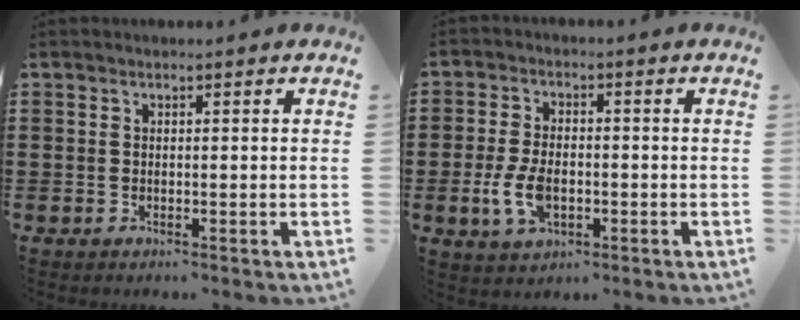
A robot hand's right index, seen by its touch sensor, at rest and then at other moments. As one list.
[{"total": 5.8, "force": [-1.5, 3.2, 4.6], "torque": [-0.107, -0.005, -0.029]}]